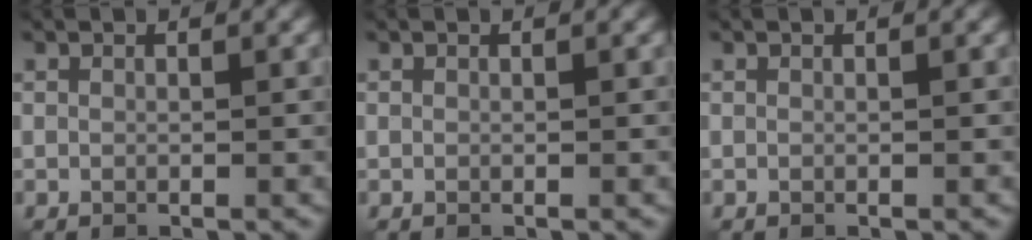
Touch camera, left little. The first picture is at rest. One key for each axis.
{"total": 0.0}
{"total": 0.0}